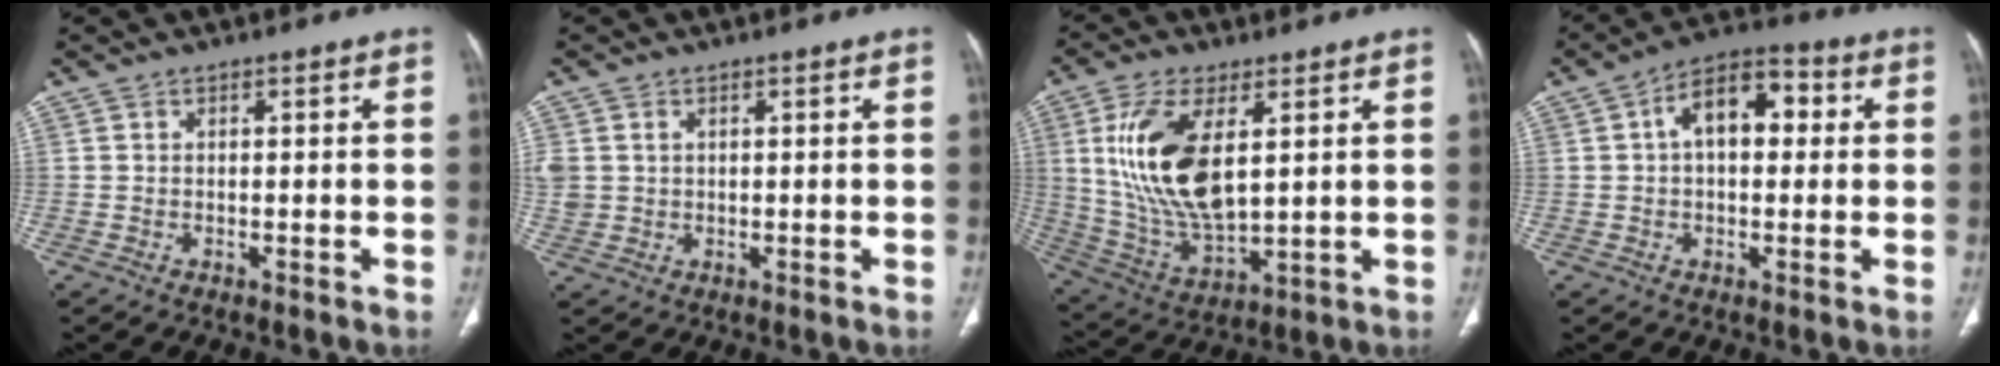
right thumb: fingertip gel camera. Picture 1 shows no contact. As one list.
[{"total": 5.6, "force": [1.2, 4.7, 2.8], "torque": [-0.083, 0.002, 0.034]}, {"total": 17.3, "force": [4.3, 8.2, 14.7], "torque": [-0.291, -0.021, 0.093]}, {"total": 10.8, "force": [2.0, 6.3, 8.6], "torque": [-0.117, 0.030, 0.023]}]